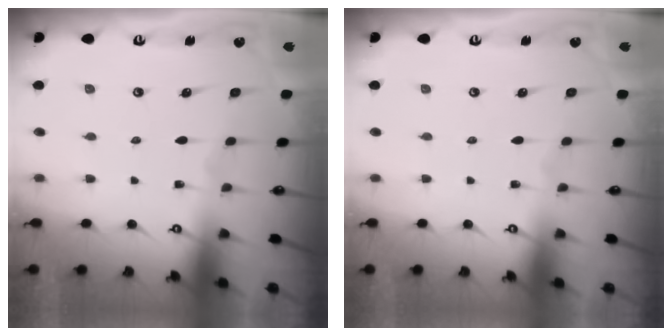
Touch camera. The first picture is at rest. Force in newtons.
{"total": 0.0}